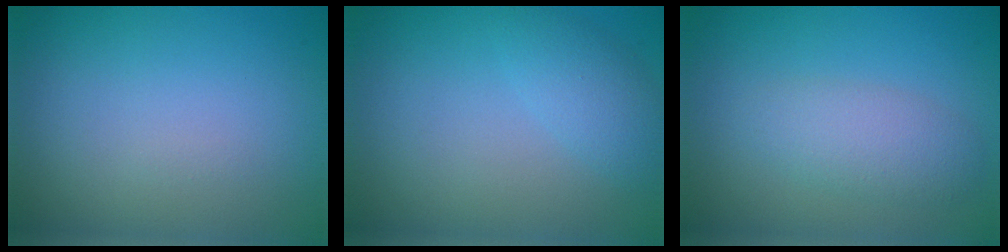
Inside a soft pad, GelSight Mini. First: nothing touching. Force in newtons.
{"total": 2.3, "press": 2.3, "slide": 0.2}
{"total": 3.0, "press": 3.0, "slide": 0.1}